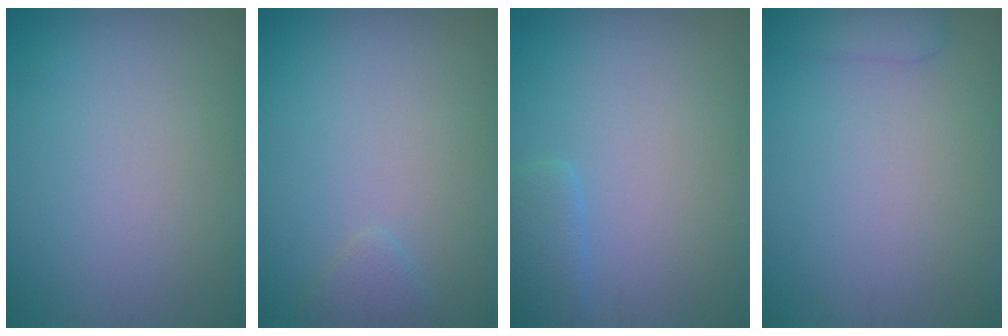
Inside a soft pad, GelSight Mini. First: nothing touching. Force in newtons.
{"total": 1.0, "press": 1.0, "slide": 0.1}
{"total": 1.9, "press": 1.8, "slide": 0.3}
{"total": 2.5, "press": 2.5, "slide": 0.2}